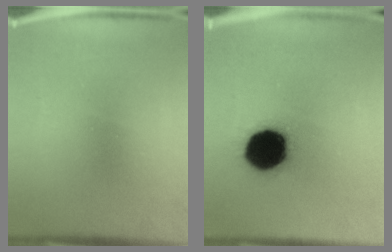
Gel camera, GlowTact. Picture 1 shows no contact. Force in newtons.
{"total": 19.7}